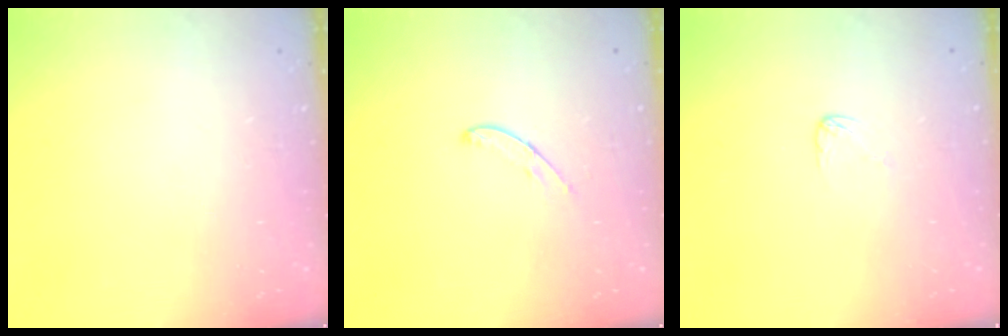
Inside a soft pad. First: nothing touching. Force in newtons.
{"total": 5.0, "press": 4.9, "slide": 0.4}
{"total": 2.7, "press": 2.7, "slide": 0.2}